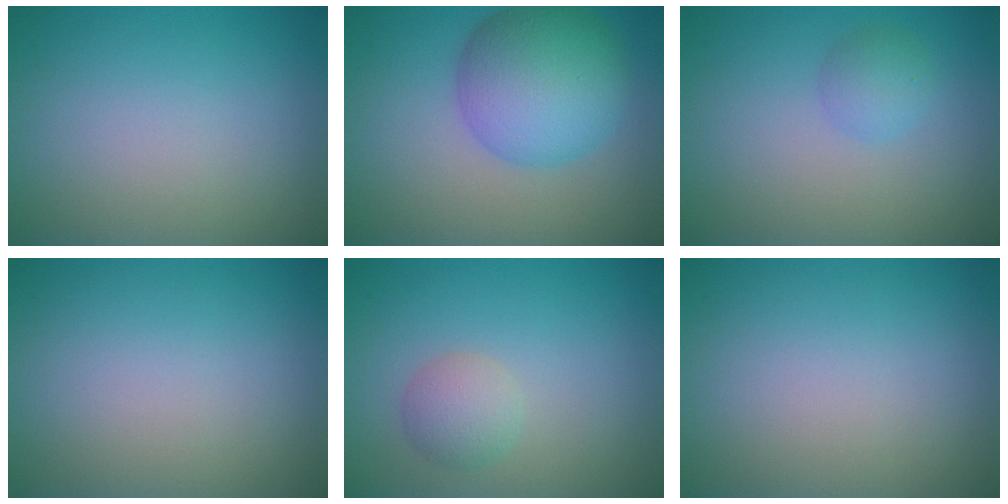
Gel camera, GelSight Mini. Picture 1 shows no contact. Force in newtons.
{"total": 8.1, "press": 8.1, "slide": 0.2}
{"total": 1.8, "press": 1.7, "slide": 0.2}
{"total": 0.0}
{"total": 2.1, "press": 2.1, "slide": 0.1}
{"total": 0.0}